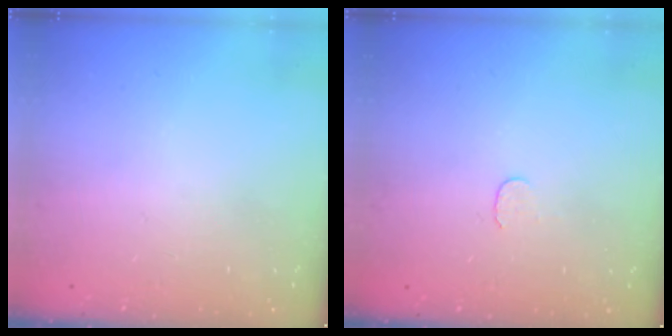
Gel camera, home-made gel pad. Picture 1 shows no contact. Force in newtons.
{"total": 3.7, "press": 3.7, "slide": 0.4}